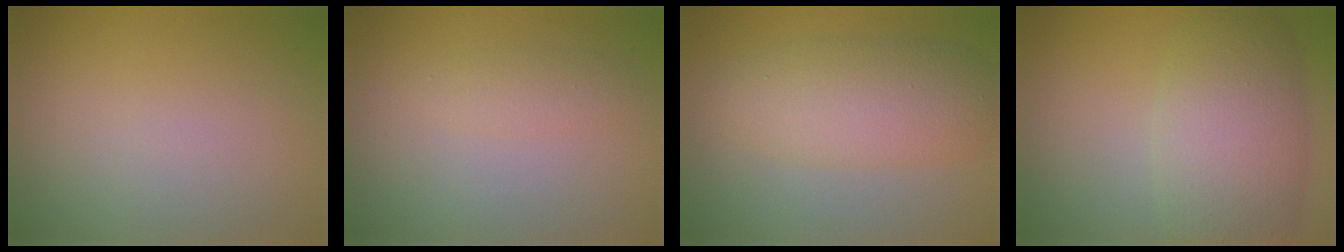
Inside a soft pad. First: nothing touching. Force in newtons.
{"total": 1.4, "press": 1.4, "slide": 0.1}
{"total": 5.5, "press": 5.5, "slide": 0.3}
{"total": 7.2, "press": 7.2, "slide": 0.6}